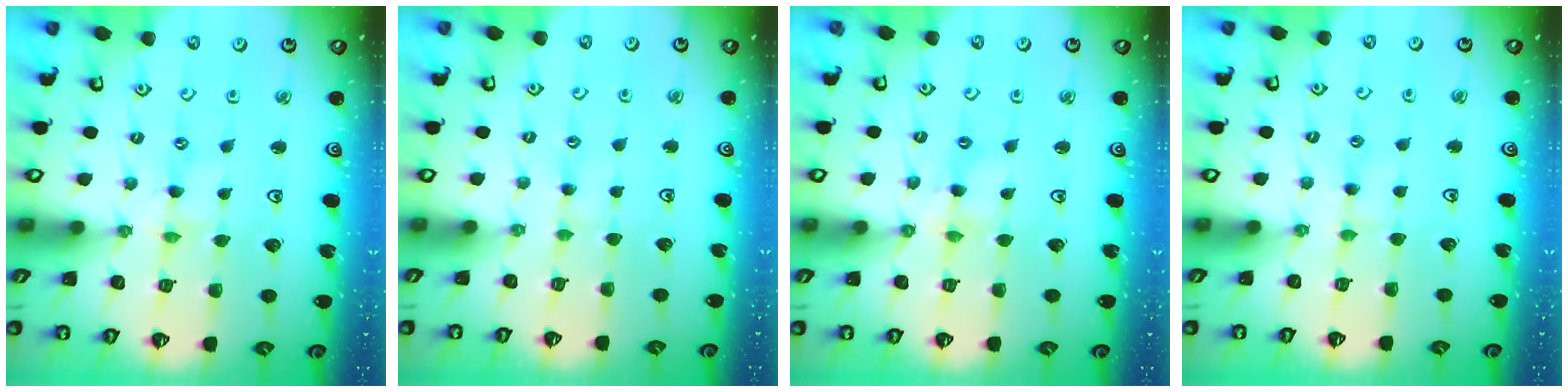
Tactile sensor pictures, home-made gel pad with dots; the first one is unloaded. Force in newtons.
{"total": 2.1, "press": 2.1, "slide": 0.3}
{"total": 2.6, "press": 2.6, "slide": 0.3}
{"total": 2.6, "press": 2.6, "slide": 0.5}